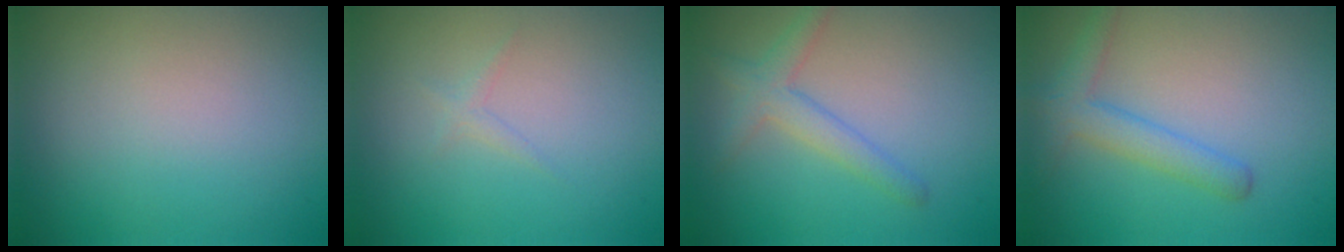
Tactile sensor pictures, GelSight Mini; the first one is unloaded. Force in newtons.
{"total": 0.7, "press": 0.7, "slide": 0.0}
{"total": 2.7, "press": 2.7, "slide": 0.1}
{"total": 3.0, "press": 3.0, "slide": 0.2}